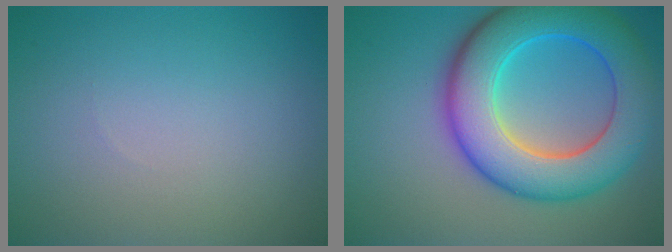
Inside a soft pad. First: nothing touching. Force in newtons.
{"total": 10.6, "press": 10.6, "slide": 0.1}